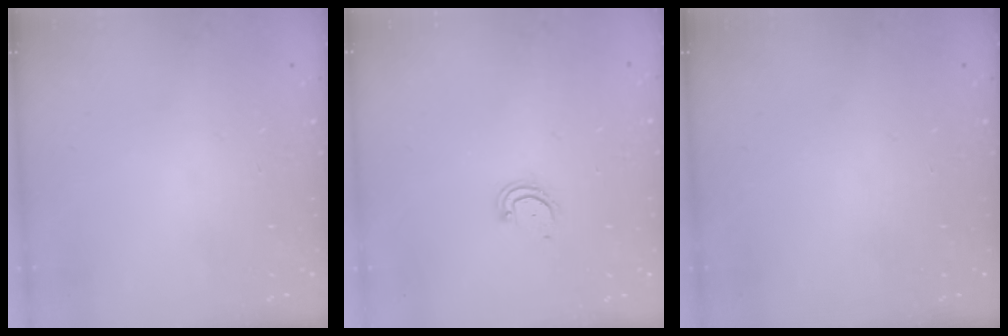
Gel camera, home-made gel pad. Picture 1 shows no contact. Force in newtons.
{"total": 2.5, "press": 2.5, "slide": 0.2}
{"total": 0.0}